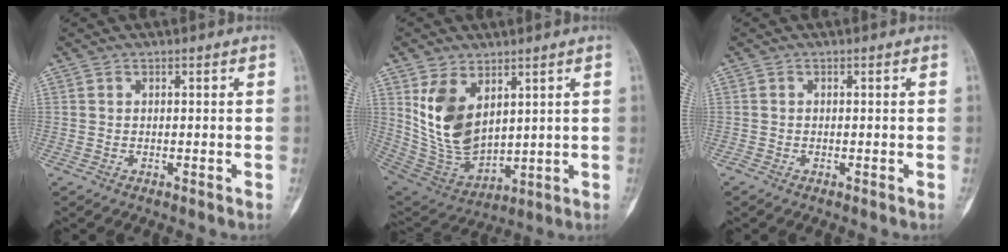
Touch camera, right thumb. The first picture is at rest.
{"total": 13.7, "force": [4.9, 8.3, 9.8], "torque": [-0.163, -0.029, 0.120]}
{"total": 1.7, "force": [-1.6, 0.2, -0.1], "torque": [0.003, -0.005, -0.039]}